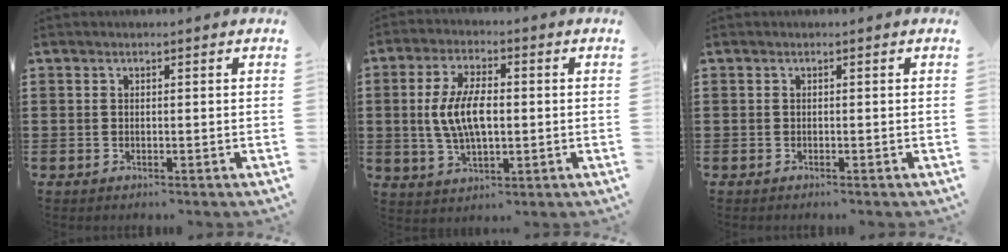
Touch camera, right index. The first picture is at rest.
{"total": 7.9, "force": [0.1, 3.6, 7.1], "torque": [-0.152, 0.004, -0.004]}
{"total": 0.0}